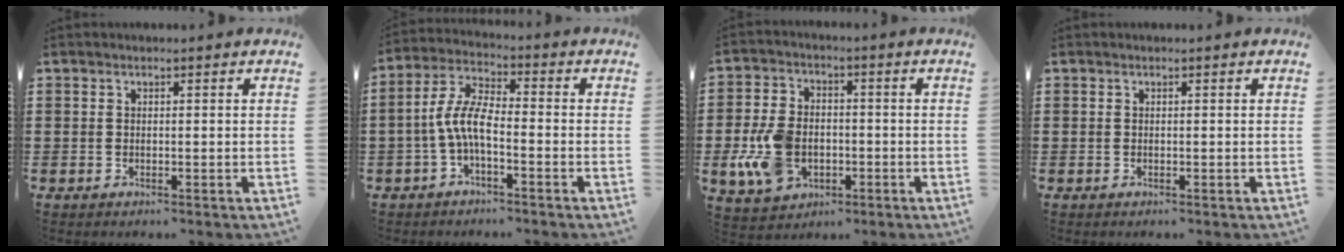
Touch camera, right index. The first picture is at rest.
{"total": 6.7, "force": [-2.3, 2.2, 5.9], "torque": [-0.139, -0.006, -0.048]}
{"total": 9.5, "force": [-2.2, 6.4, 6.7], "torque": [-0.161, 0.007, -0.041]}
{"total": 0.0}